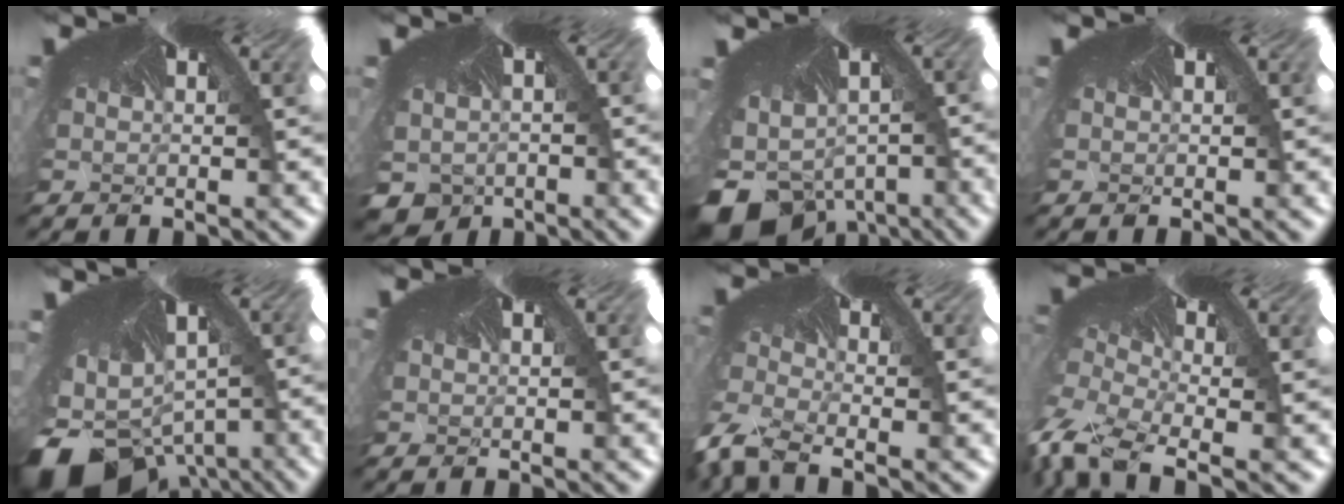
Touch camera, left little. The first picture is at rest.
{"total": 4.5, "force": [-3.0, 3.2, 0.7], "torque": [-0.052, -0.043, -0.013]}
{"total": 10.0, "force": [-9.8, 2.0, 0.1], "torque": [-0.016, -0.109, -0.122]}
{"total": 0.0}
{"total": 10.0, "force": [-9.4, 3.1, 1.0], "torque": [-0.041, -0.121, -0.112]}
{"total": 0.0}
{"total": 7.7, "force": [-7.3, 1.0, 2.3], "torque": [-0.103, -0.092, -0.088]}
{"total": 10.0, "force": [-9.8, 0.9, 2.0], "torque": [-0.099, -0.095, -0.136]}